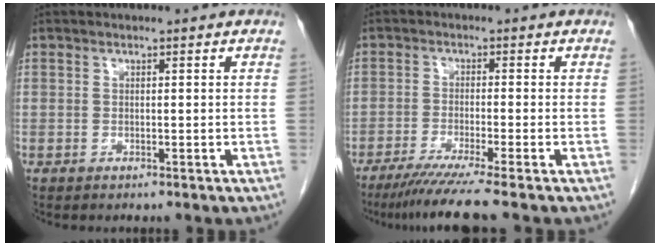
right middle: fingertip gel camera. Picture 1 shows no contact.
{"total": 7.8, "force": [-6.1, -1.8, 4.5], "torque": [-0.065, -0.029, -0.102]}